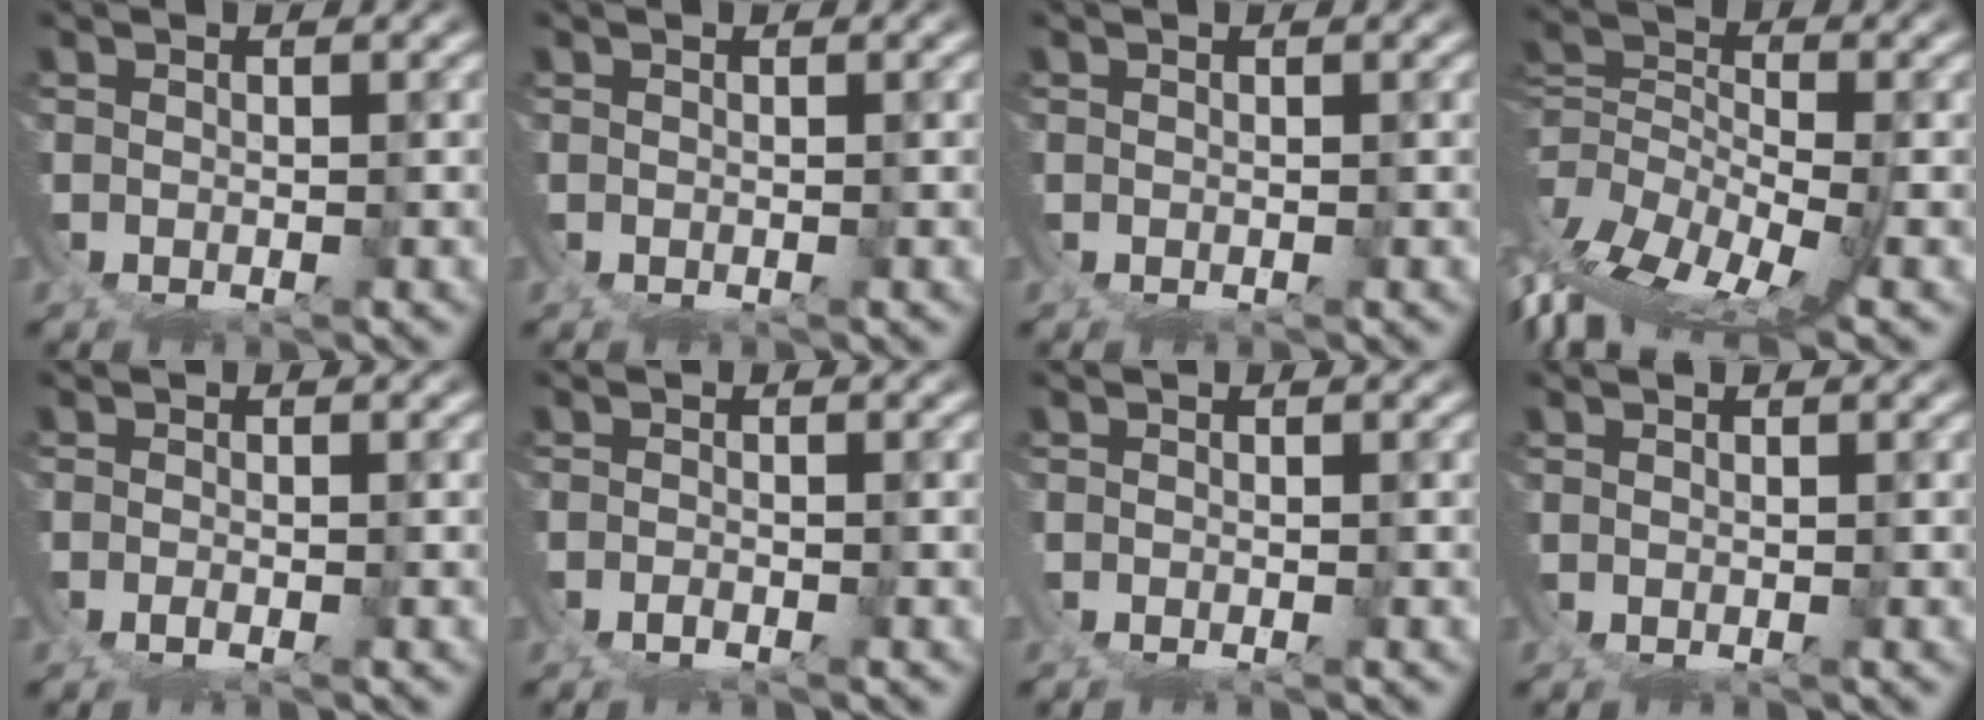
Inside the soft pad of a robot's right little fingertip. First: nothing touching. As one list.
[{"total": 2.7, "force": [0.2, -2.6, -0.7], "torque": [0.028, -0.007, 0.014]}, {"total": 2.7, "force": [0.2, -2.6, -0.6], "torque": [0.028, -0.007, 0.014]}, {"total": 10.6, "force": [-4.1, 6.5, 7.3], "torque": [-0.161, -0.049, -0.052]}, {"total": 1.0, "force": [-0.9, -0.1, 0.4], "torque": [-0.001, -0.001, -0.022]}, {"total": 1.1, "force": [-1.1, -0.3, 0.1], "torque": [0.006, 0.001, -0.026]}, {"total": 0.8, "force": [-0.5, 0.6, 0.2], "torque": [-0.008, -0.002, -0.012]}, {"total": 0.0}]